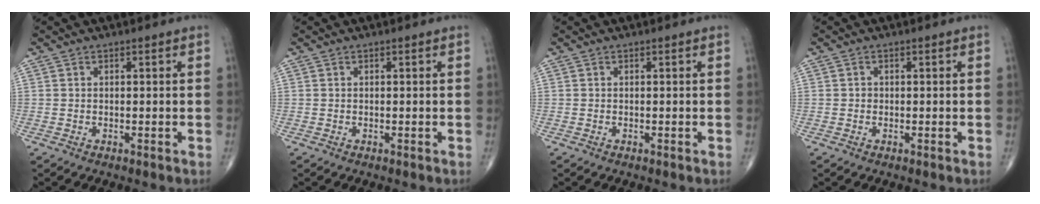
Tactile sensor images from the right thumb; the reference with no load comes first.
{"total": 0.0}
{"total": 0.0}
{"total": 0.6, "force": [-0.1, 0.6, 0.2], "torque": [0.002, 0.003, -0.002]}